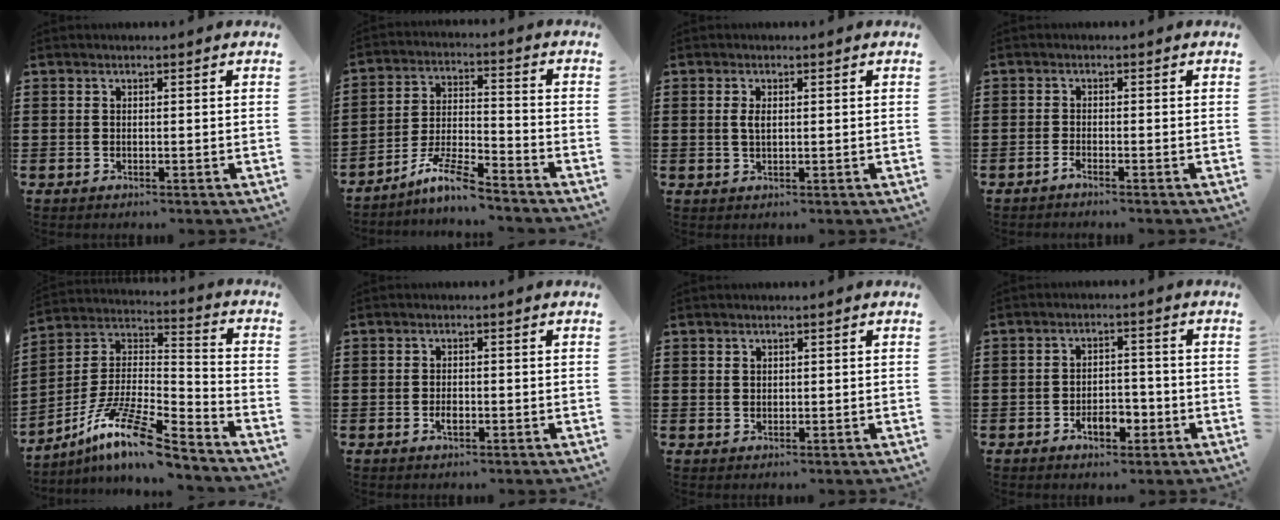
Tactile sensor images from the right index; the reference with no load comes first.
{"total": 8.0, "force": [-6.9, 0.6, 4.1], "torque": [-0.092, -0.003, -0.134]}
{"total": 2.1, "force": [0.3, 0.9, 1.8], "torque": [-0.039, 0.005, 0.003]}
{"total": 1.4, "force": [-1.3, -0.3, 0.4], "torque": [-0.009, -0.004, -0.024]}
{"total": 12.5, "force": [-9.5, 1.6, 7.8], "torque": [-0.159, 0.007, -0.188]}
{"total": 1.7, "force": [-0.6, 0.6, 1.5], "torque": [-0.030, -0.004, -0.009]}
{"total": 1.1, "force": [0.6, 0.9, 0.2], "torque": [-0.006, 0.003, 0.013]}
{"total": 5.0, "force": [-2.1, 2.8, 3.6], "torque": [-0.051, 0.007, -0.038]}